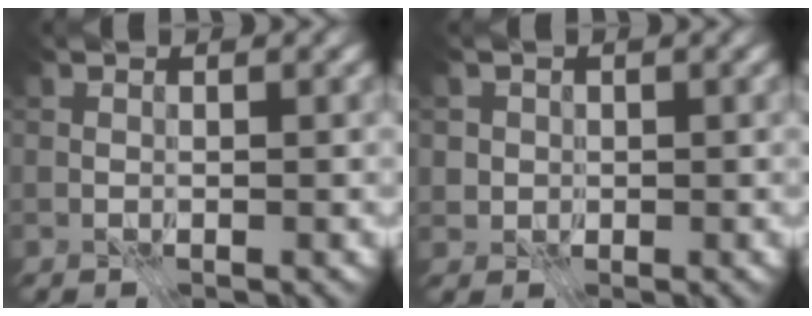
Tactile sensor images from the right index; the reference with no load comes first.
{"total": 1.3, "force": [0.0, 1.3, 0.0], "torque": [-0.001, -0.006, 0.013]}